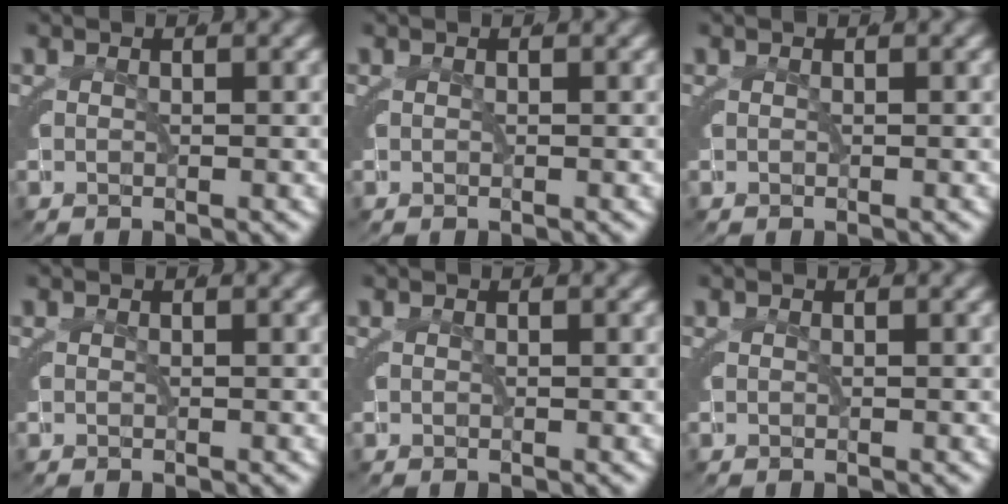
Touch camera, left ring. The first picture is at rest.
{"total": 0.0}
{"total": 0.0}
{"total": 0.0}
{"total": 0.0}
{"total": 0.0}